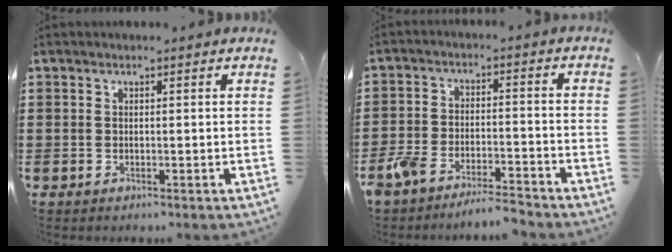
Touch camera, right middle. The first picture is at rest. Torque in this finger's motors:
{"motor_torque": [0.90, -0.79, 0.13, 0.07]}